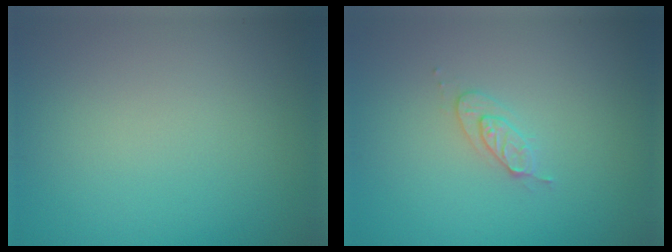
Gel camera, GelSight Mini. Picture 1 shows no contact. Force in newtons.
{"total": 1.7, "press": 1.6, "slide": 0.2}